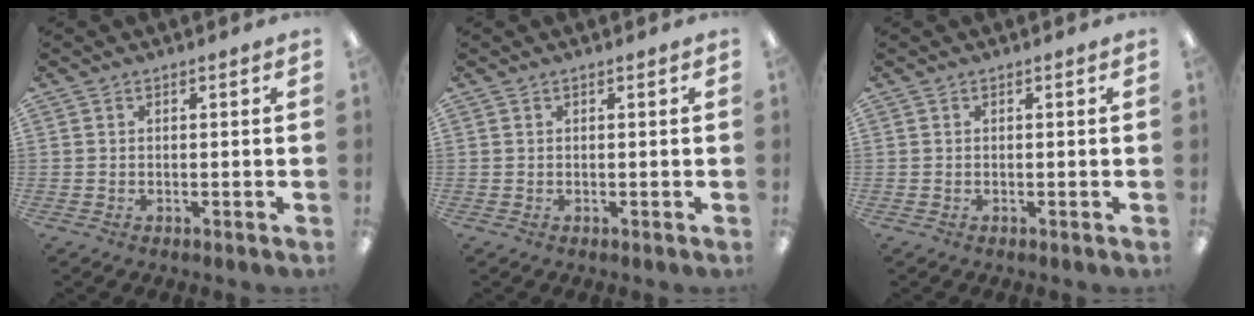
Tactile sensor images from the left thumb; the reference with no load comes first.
{"total": 0.0}
{"total": 0.0}